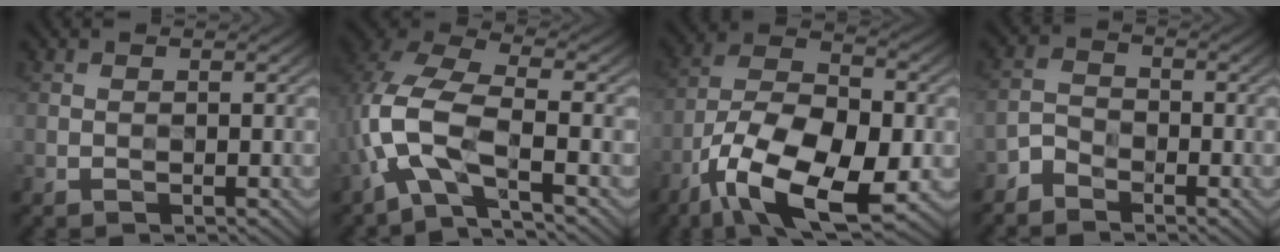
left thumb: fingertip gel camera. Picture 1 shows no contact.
{"total": 9.1, "force": [-3.4, 4.2, 7.3], "torque": [-0.175, 0.009, -0.084]}
{"total": 15.4, "force": [-8.0, 7.2, 11.0], "torque": [-0.213, -0.013, -0.158]}
{"total": 3.7, "force": [-3.1, 1.8, 0.7], "torque": [-0.019, 0.001, -0.073]}